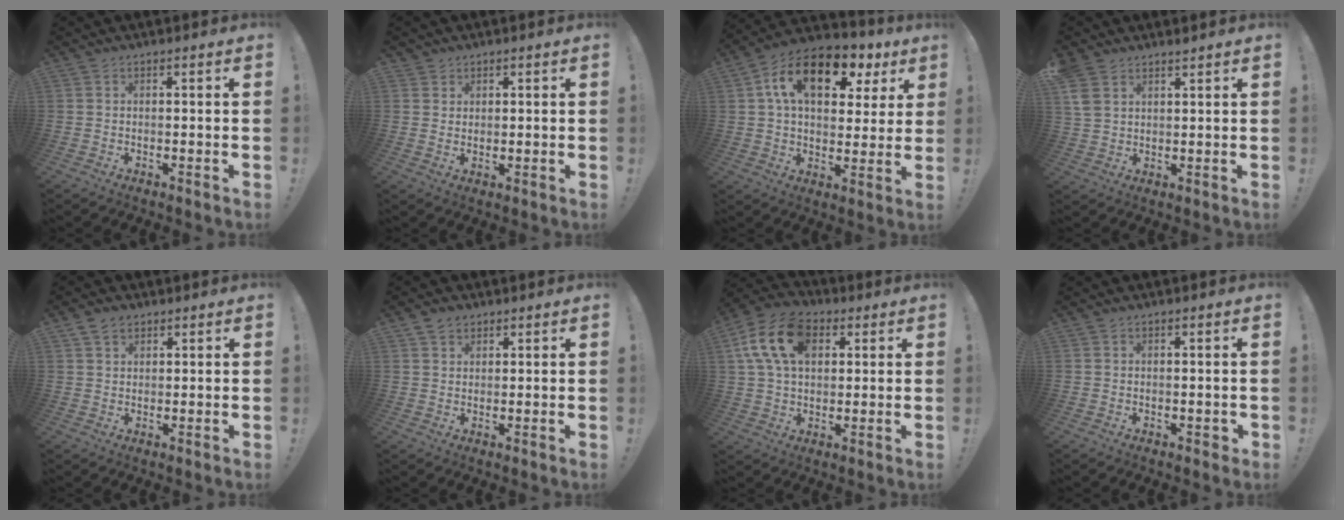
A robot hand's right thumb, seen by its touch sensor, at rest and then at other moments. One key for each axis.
{"total": 2.2, "fx": 1.6, "fy": 1.6, "fz": -0.1, "tx": 0.006, "ty": -0.009, "tz": 0.028}
{"total": 17.3, "fx": 7.5, "fy": 9.6, "fz": 12.2, "tx": -0.195, "ty": -0.025, "tz": 0.128}
{"total": 5.5, "fx": 3.8, "fy": 3.0, "fz": 2.6, "tx": -0.049, "ty": -0.014, "tz": 0.077}
{"total": 4.0, "fx": 2.6, "fy": 2.6, "fz": 1.5, "tx": -0.019, "ty": -0.007, "tz": 0.048}
{"total": 3.4, "fx": 2.3, "fy": 2.3, "fz": 0.9, "tx": -0.008, "ty": -0.009, "tz": 0.041}
{"total": 16.5, "fx": 5.6, "fy": 11.0, "fz": 10.9, "tx": -0.192, "ty": -0.005, "tz": 0.106}
{"total": 1.6, "fx": -0.1, "fy": 1.3, "fz": 1.0, "tx": -0.007, "ty": 0.001, "tz": -0.001}